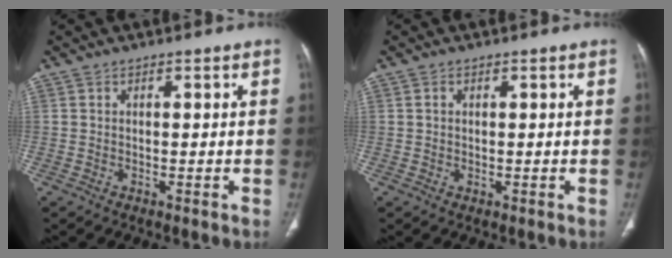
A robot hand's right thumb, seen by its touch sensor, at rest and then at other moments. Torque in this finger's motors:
{"motor_torque": [-0.44, 0.36, -0.35, 0.12, 0.06]}